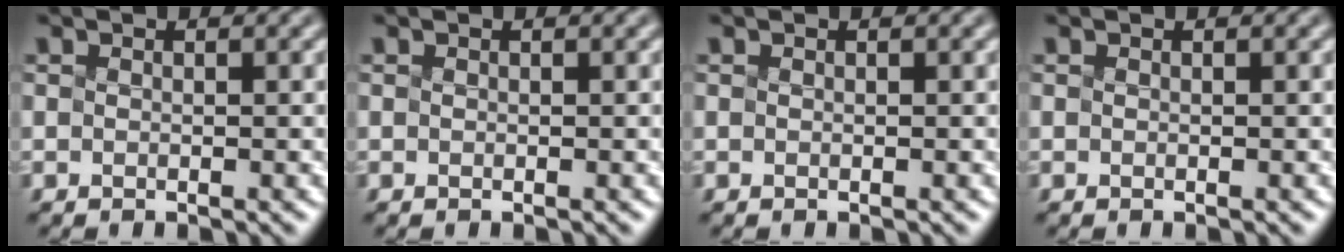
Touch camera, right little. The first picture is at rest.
{"total": 0.0}
{"total": 0.0}
{"total": 0.0}